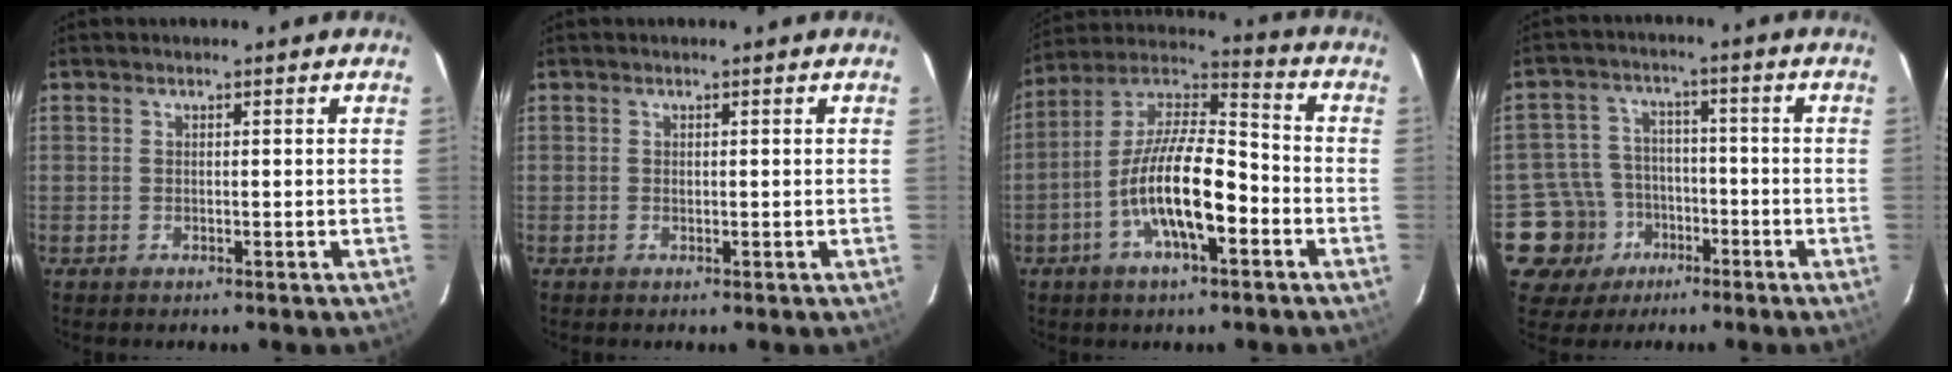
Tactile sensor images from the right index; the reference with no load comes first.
{"total": 0.0}
{"total": 15.3, "force": [-5.6, 4.8, 13.4], "torque": [-0.255, 0.002, -0.108]}
{"total": 9.8, "force": [-4.7, 8.6, 0.6], "torque": [-0.041, 0.031, -0.068]}